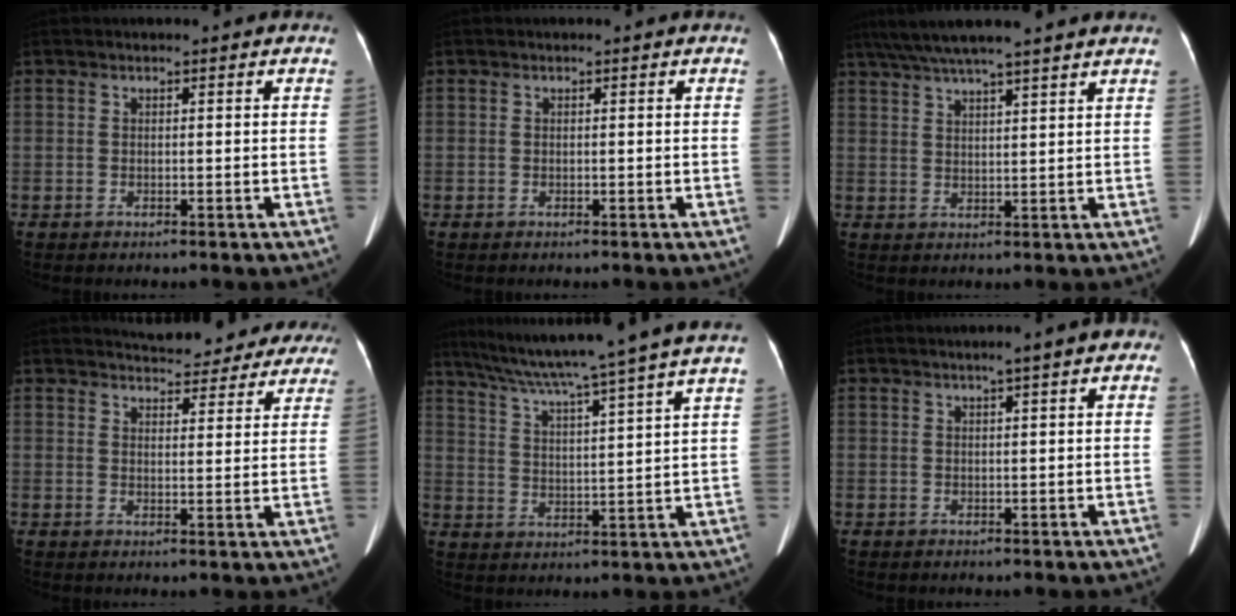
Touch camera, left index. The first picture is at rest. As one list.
[{"total": 0.0}, {"total": 13.1, "force": [11.1, -0.2, 6.8], "torque": [-0.121, 0.041, 0.160]}, {"total": 13.6, "force": [12.7, 4.0, 3.0], "torque": [-0.010, 0.003, 0.136]}, {"total": 17.0, "force": [14.1, -2.5, 9.2], "torque": [-0.156, -0.007, 0.202]}, {"total": 3.9, "force": [1.8, 0.7, 3.4], "torque": [-0.040, 0.018, 0.018]}]